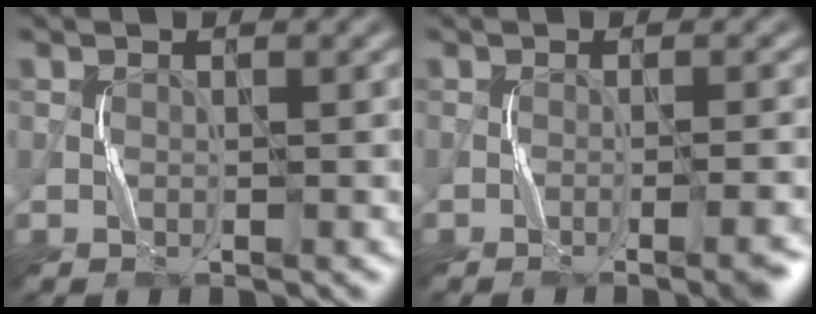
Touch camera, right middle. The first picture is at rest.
{"total": 3.0, "force": [-1.3, 0.4, 2.6], "torque": [-0.028, 0.007, -0.020]}